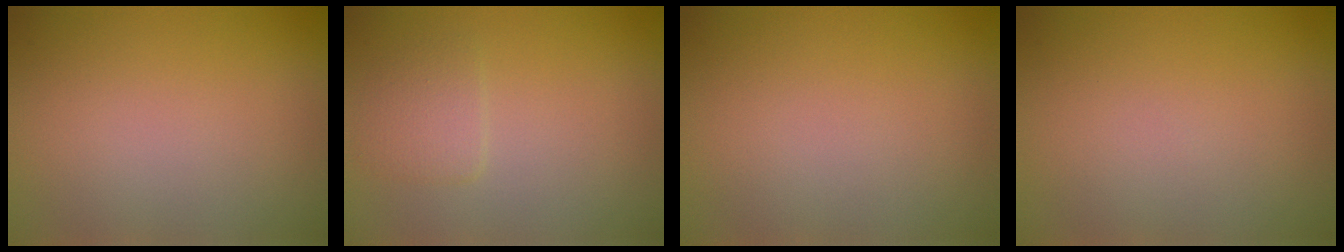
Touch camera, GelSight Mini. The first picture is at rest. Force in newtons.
{"total": 1.6, "press": 1.6, "slide": 0.3}
{"total": 0.0}
{"total": 0.0}